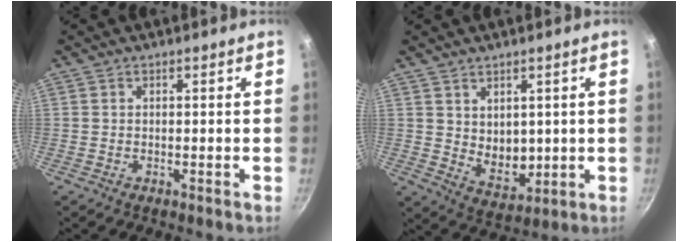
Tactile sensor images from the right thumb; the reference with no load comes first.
{"total": 6.5, "force": [2.0, 4.6, 4.2], "torque": [-0.047, -0.027, 0.050]}